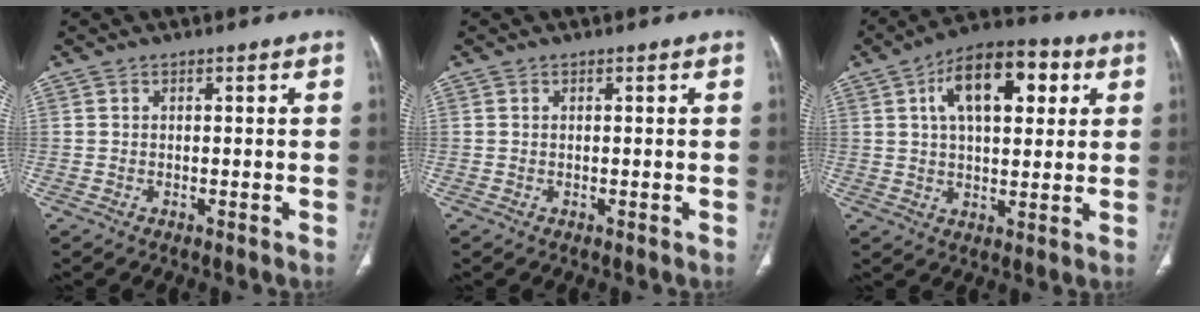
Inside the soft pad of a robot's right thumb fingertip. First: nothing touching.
{"total": 0.0}
{"total": 15.6, "force": [5.2, 8.0, 12.4], "torque": [-0.170, 0.010, 0.078]}